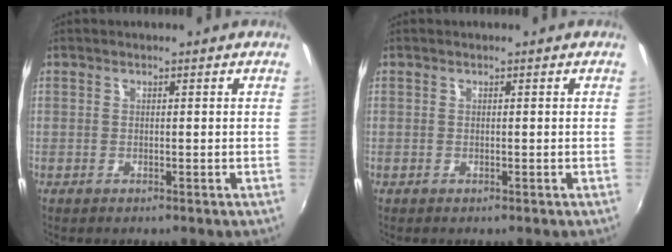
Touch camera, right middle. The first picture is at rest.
{"total": 0.0}